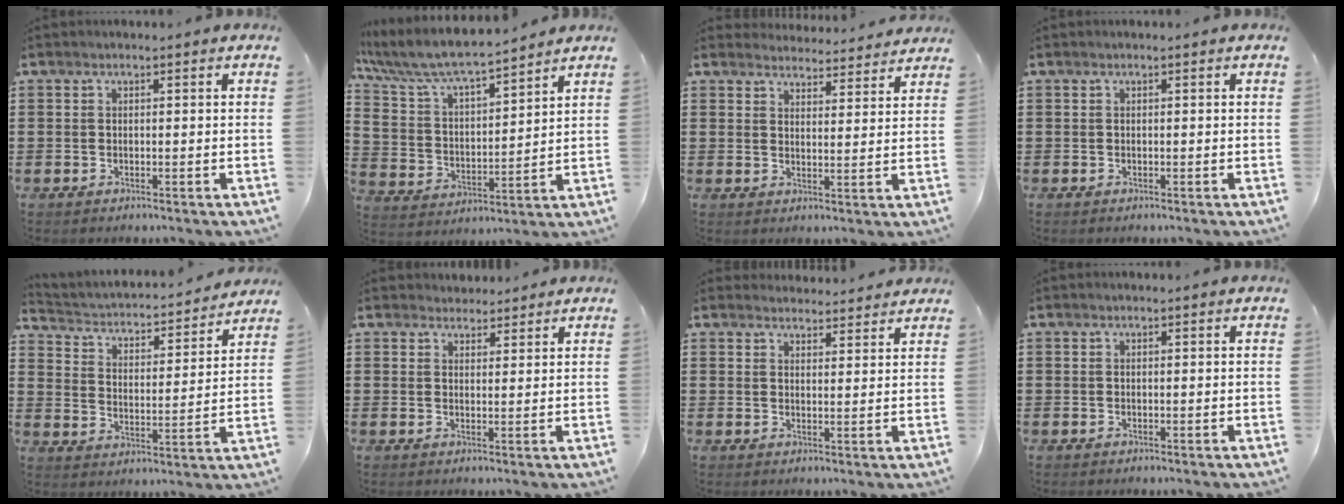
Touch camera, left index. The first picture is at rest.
{"total": 7.8, "force": [7.1, 1.3, 3.0], "torque": [-0.090, -0.039, 0.122]}
{"total": 4.2, "force": [4.1, 0.3, 0.1], "torque": [-0.009, -0.024, 0.074]}
{"total": 0.0}
{"total": 2.4, "force": [2.1, 0.9, 0.5], "torque": [-0.029, -0.025, 0.025]}
{"total": 2.3, "force": [2.1, 1.0, -0.2], "torque": [-0.004, 0.004, 0.040]}
{"total": 2.8, "force": [2.7, 0.4, 0.0], "torque": [0.001, -0.011, 0.051]}
{"total": 0.0}